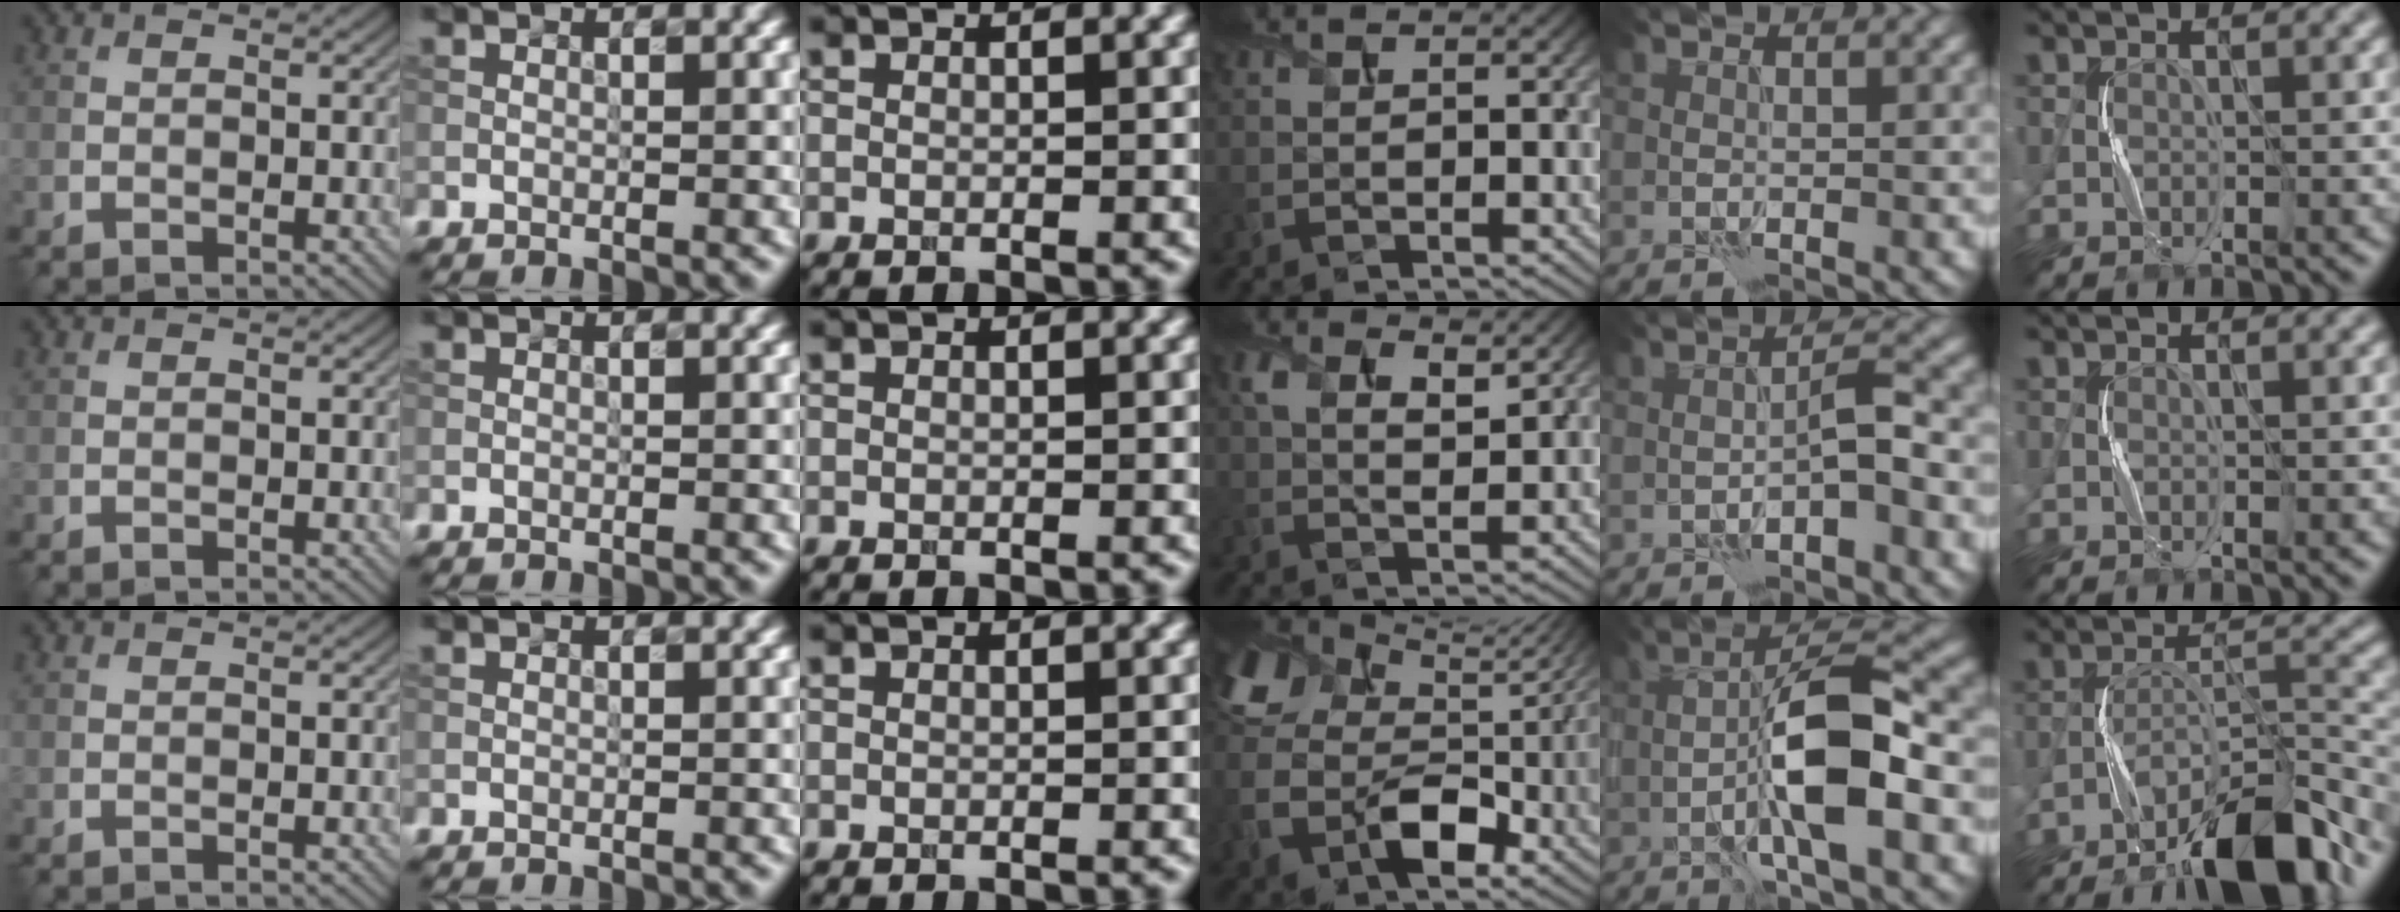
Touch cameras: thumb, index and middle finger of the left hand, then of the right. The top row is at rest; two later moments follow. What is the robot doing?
{"motion": "squeeze", "object": "stress ball aka squeeze ball"}